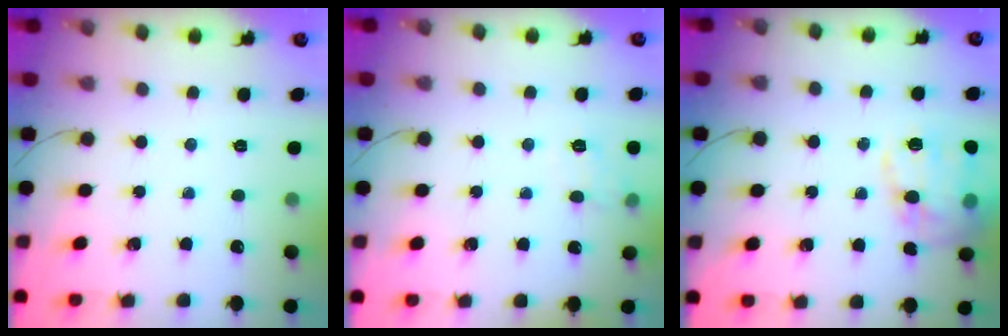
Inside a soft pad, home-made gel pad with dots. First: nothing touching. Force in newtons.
{"total": 4.8, "press": 4.6, "slide": 1.5}
{"total": 17.5, "press": 17.4, "slide": 1.3}